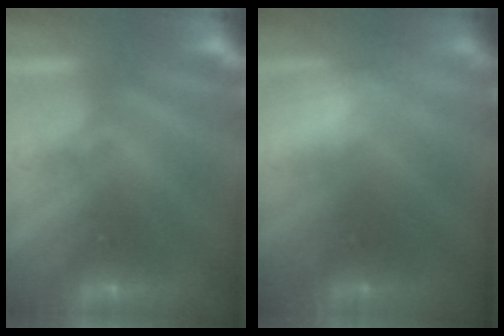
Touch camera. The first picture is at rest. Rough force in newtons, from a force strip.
{"total": 2.9}